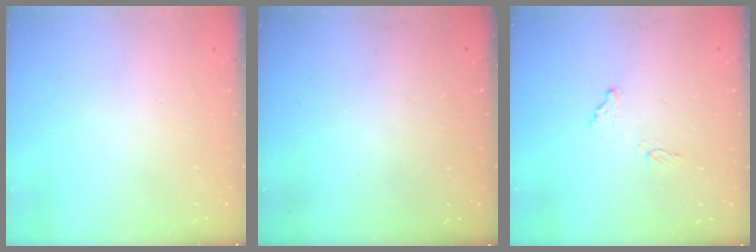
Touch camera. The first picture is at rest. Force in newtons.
{"total": 3.1, "press": 3.1, "slide": 0.1}
{"total": 8.0, "press": 8.0, "slide": 0.4}